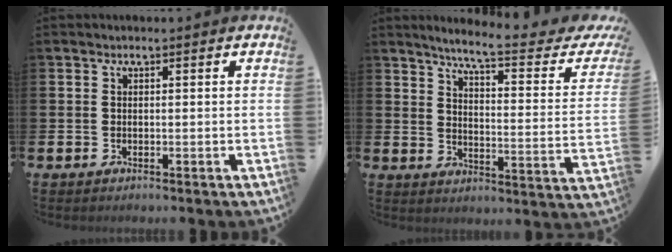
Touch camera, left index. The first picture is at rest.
{"total": 7.0, "force": [5.9, 0.3, 3.8], "torque": [-0.083, -0.043, 0.088]}